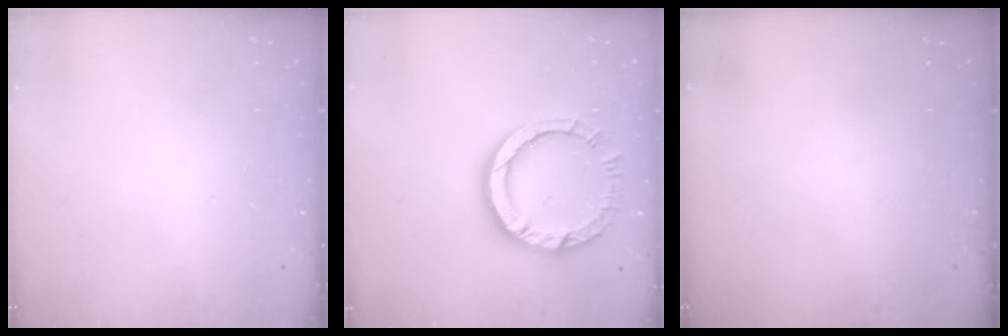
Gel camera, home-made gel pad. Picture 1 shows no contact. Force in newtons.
{"total": 11.6, "press": 11.6, "slide": 0.8}
{"total": 0.0}